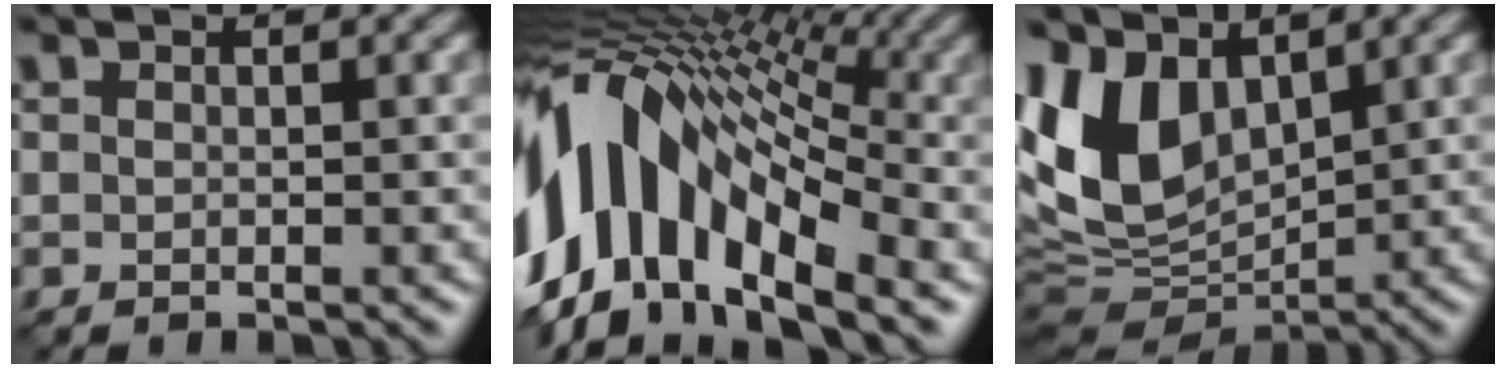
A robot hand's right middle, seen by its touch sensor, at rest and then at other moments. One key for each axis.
{"total": 13.9, "fx": -1.7, "fy": 7.5, "fz": 11.6, "tx": -0.202, "ty": 0.038, "tz": -0.048}
{"total": 7.7, "fx": 2.2, "fy": 4.9, "fz": 5.6, "tx": -0.124, "ty": -0.007, "tz": 0.038}